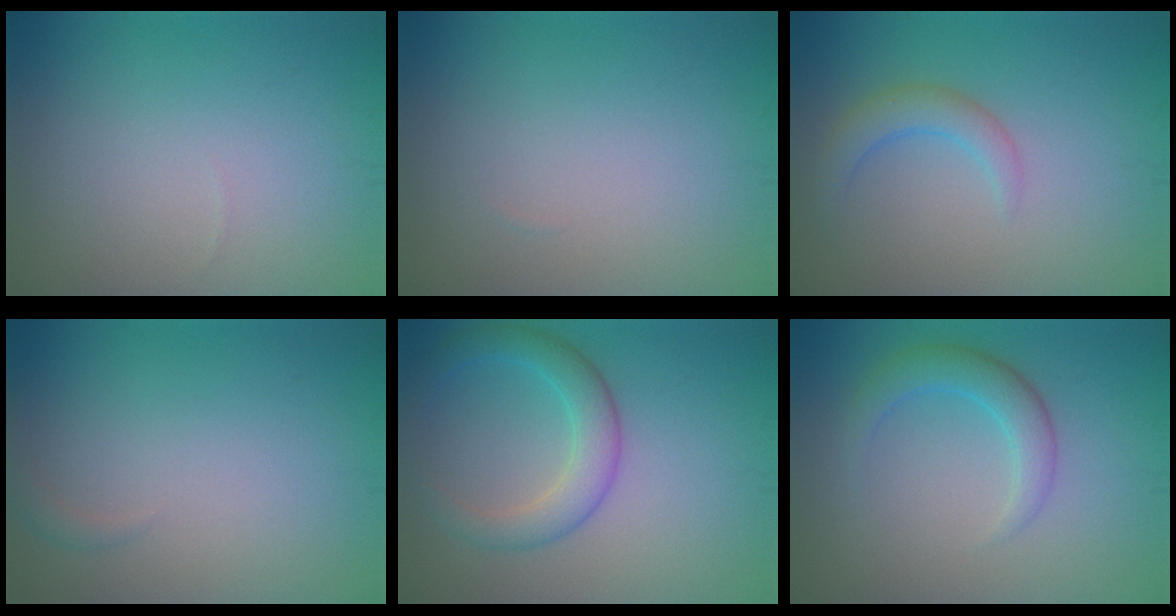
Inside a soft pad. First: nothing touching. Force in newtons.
{"total": 0.0}
{"total": 2.4, "press": 2.4, "slide": 0.3}
{"total": 0.9, "press": 0.9, "slide": 0.1}
{"total": 4.0, "press": 4.0, "slide": 0.2}
{"total": 3.0, "press": 3.0, "slide": 0.1}